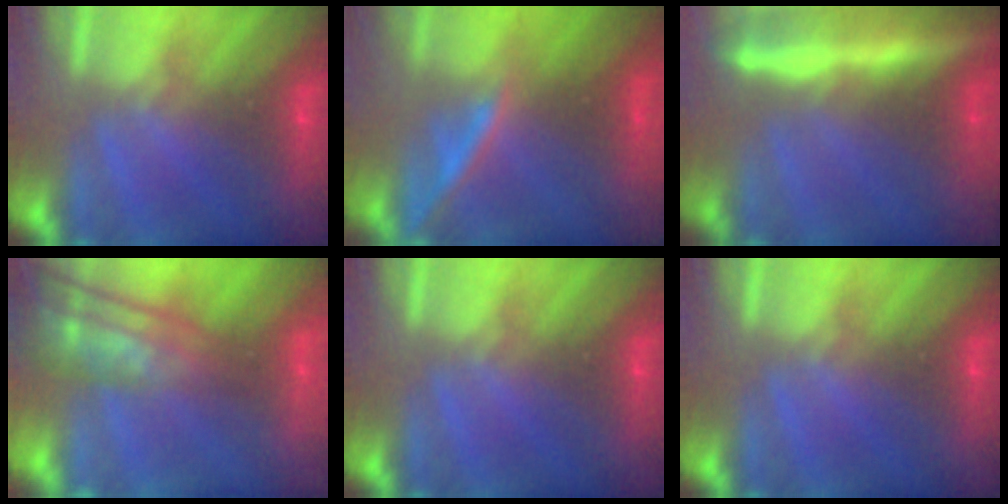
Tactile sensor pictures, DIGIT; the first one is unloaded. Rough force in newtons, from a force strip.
{"total": 2.2}
{"total": 7.0}
{"total": 7.1}
{"total": 0.0}
{"total": 0.0}